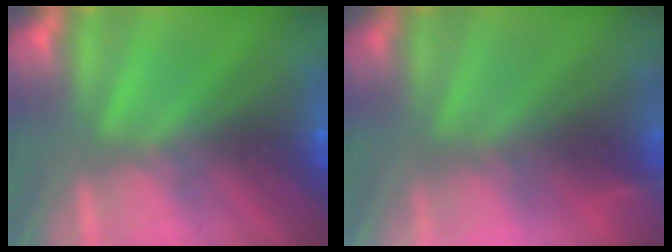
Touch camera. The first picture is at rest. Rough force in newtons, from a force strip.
{"total": 6.0}